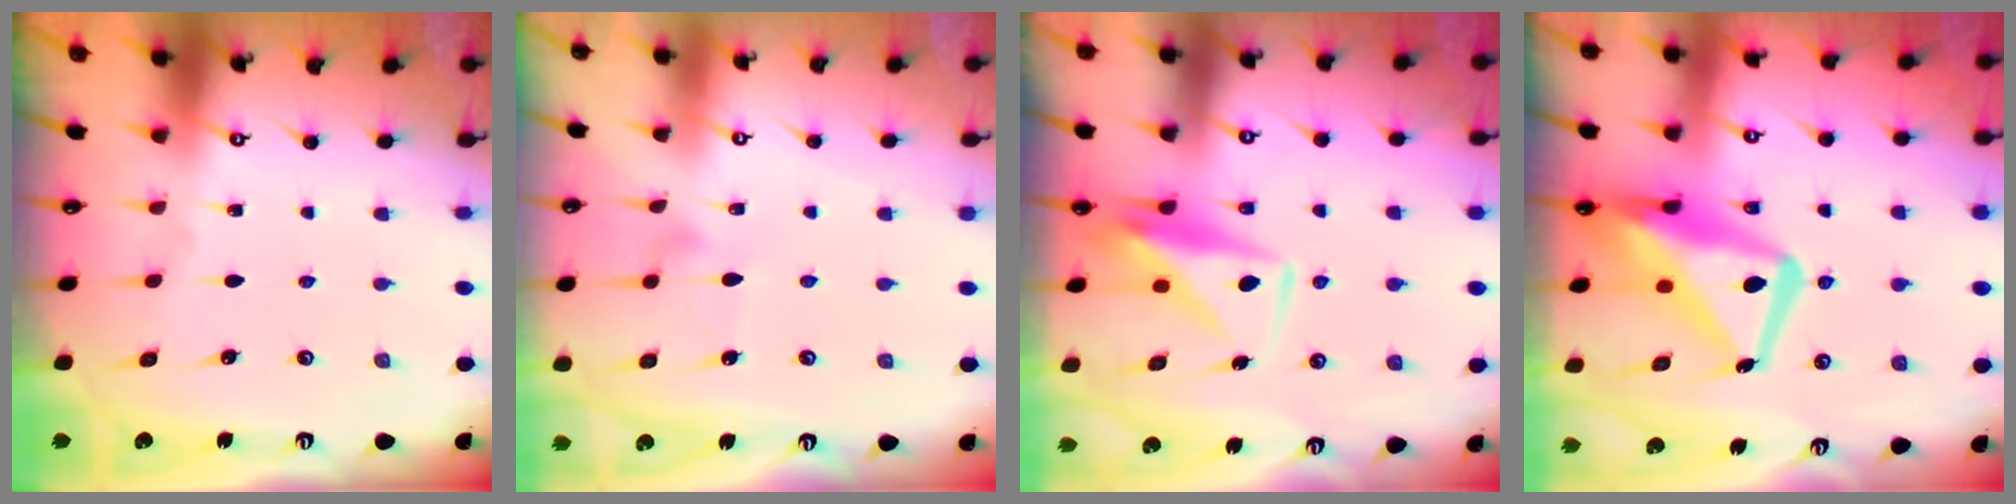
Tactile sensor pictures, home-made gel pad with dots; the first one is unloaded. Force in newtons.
{"total": 5.4, "press": 5.4, "slide": 0.4}
{"total": 10.7, "press": 10.6, "slide": 0.5}
{"total": 17.7, "press": 17.6, "slide": 1.7}